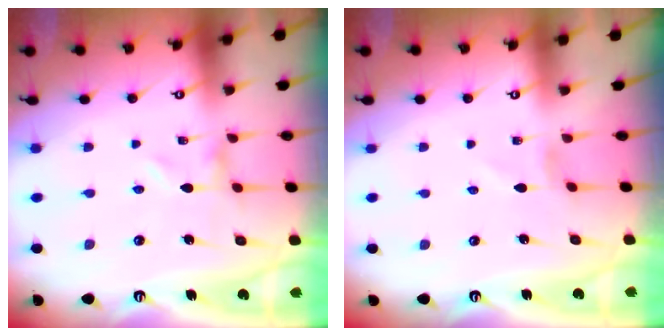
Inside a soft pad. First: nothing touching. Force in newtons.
{"total": 1.3, "press": 1.3, "slide": 0.2}